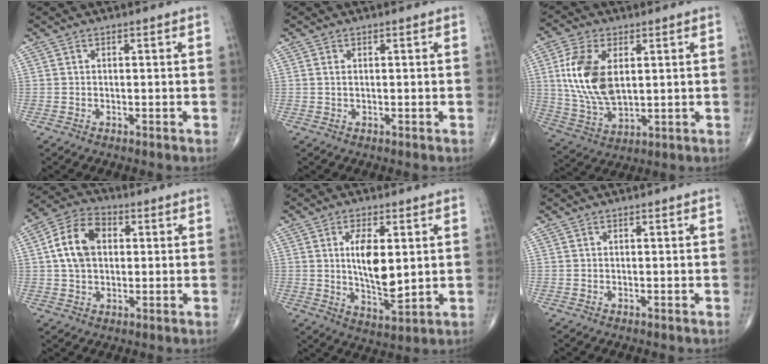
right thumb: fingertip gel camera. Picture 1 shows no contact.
{"total": 0.6, "force": [0.2, 0.4, 0.5], "torque": [-0.012, 0.003, 0.006]}
{"total": 13.6, "force": [2.8, 7.6, 11.0], "torque": [-0.221, -0.012, 0.062]}
{"total": 10.9, "force": [1.7, 7.4, 7.7], "torque": [-0.135, 0.019, 0.024]}
{"total": 10.2, "force": [1.7, 4.4, 9.1], "torque": [-0.147, -0.023, 0.037]}
{"total": 0.0}